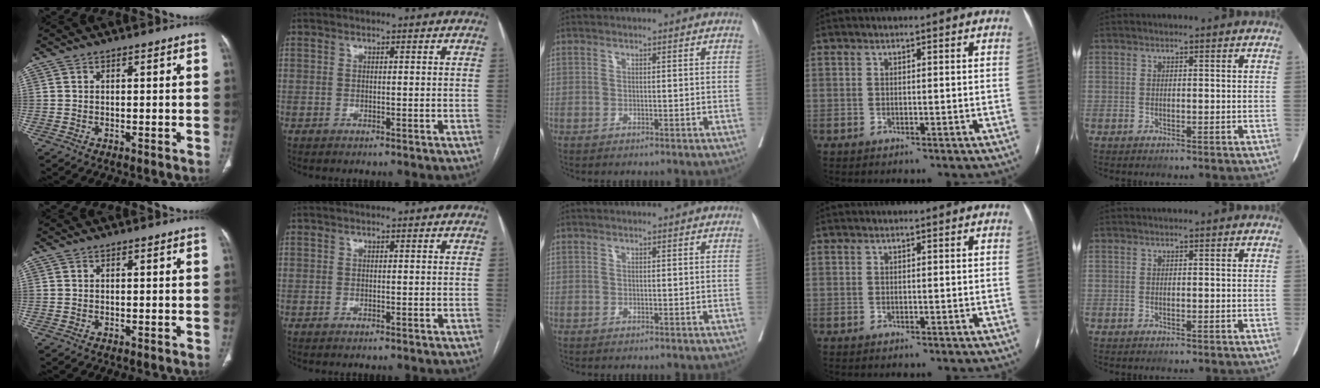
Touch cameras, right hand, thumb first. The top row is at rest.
{}